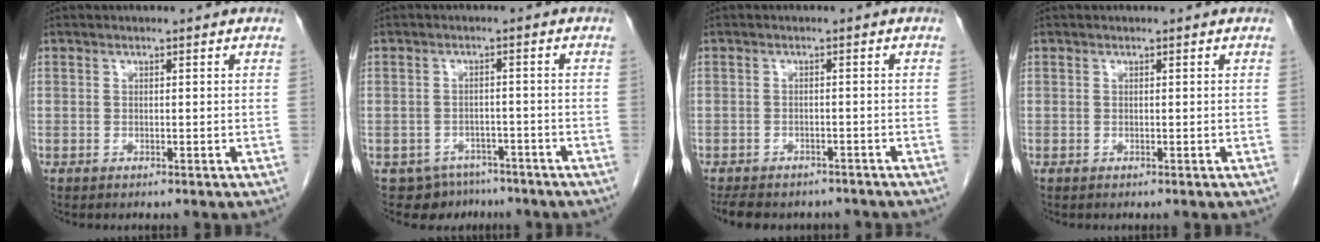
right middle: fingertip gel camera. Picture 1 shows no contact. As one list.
[{"total": 5.6, "force": [-4.5, 3.4, 0.1], "torque": [0.013, 0.014, -0.059]}, {"total": 10.2, "force": [-8.7, 4.2, 3.3], "torque": [-0.065, -0.001, -0.109]}, {"total": 0.0}]